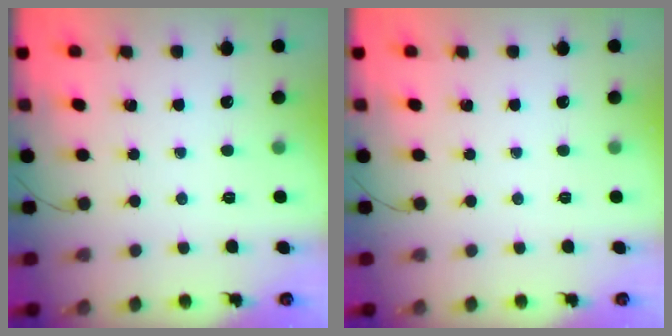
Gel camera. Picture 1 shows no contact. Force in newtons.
{"total": 0.0}